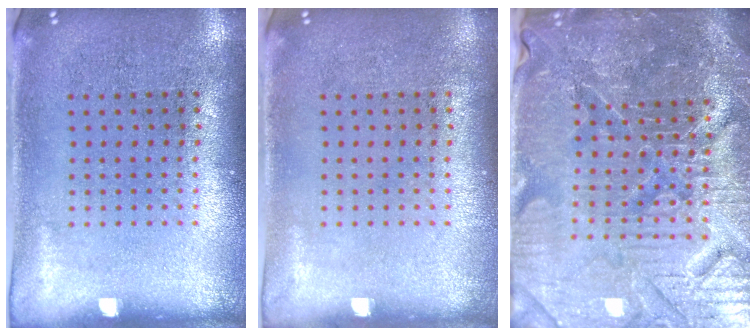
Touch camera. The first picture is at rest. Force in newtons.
{"total": 0.0}
{"total": 6.1, "press": 5.6, "slide": 2.4}